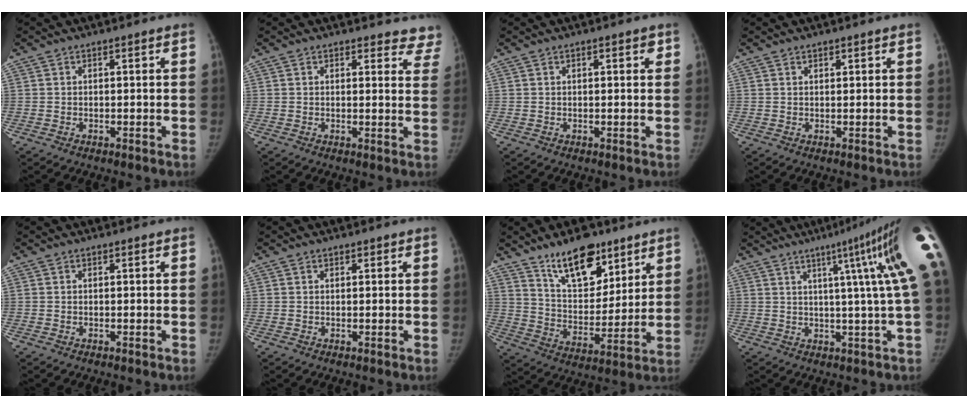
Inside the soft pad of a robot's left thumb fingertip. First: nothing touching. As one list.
[{"total": 7.5, "force": [7.0, 2.9, -0.2], "torque": [0.066, -0.034, 0.040]}, {"total": 1.5, "force": [0.7, 0.8, 1.1], "torque": [-0.008, 0.001, 0.007]}, {"total": 0.7, "force": [0.5, 0.4, 0.3], "torque": [0.002, -0.003, 0.006]}, {"total": 0.0}, {"total": 0.5, "force": [0.3, 0.4, 0.1], "torque": [0.004, -0.002, 0.003]}, {"total": 15.1, "force": [10.3, 7.2, 8.3], "torque": [-0.088, -0.070, 0.181]}, {"total": 15.1, "force": [5.3, -0.3, 14.2], "torque": [-0.175, -0.001, 0.062]}]